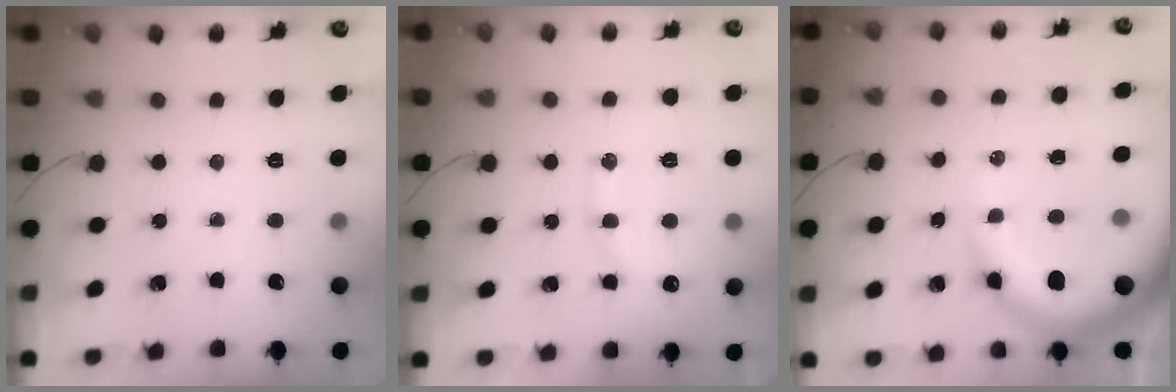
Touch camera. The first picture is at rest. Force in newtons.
{"total": 12.9, "press": 12.9, "slide": 1.0}
{"total": 14.0, "press": 13.6, "slide": 3.6}